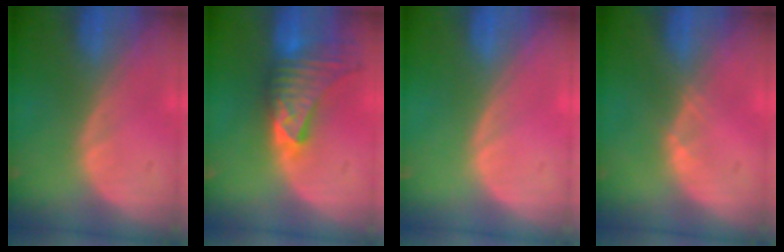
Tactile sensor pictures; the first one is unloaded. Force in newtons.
{"total": 9.1, "press": 8.2, "slide": 3.9}
{"total": 0.0}
{"total": 0.6, "press": 0.5, "slide": 0.2}